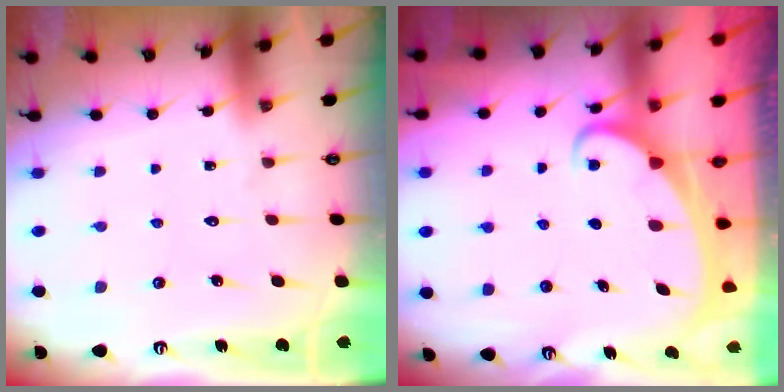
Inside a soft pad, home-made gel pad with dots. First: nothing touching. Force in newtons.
{"total": 2.2, "press": 2.2, "slide": 0.2}